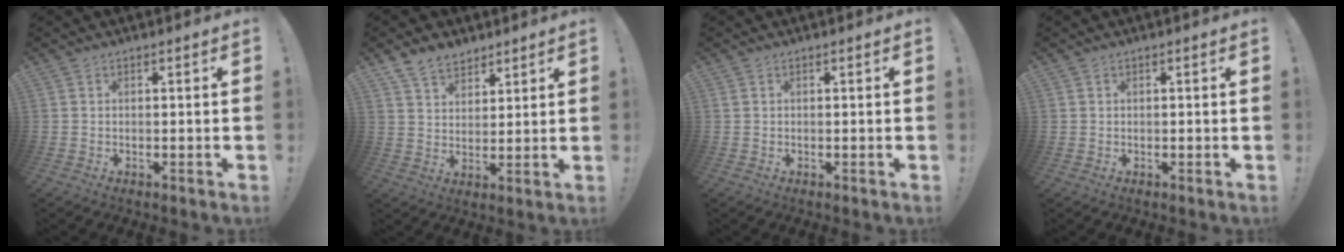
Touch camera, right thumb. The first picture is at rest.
{"total": 7.8, "force": [5.9, 4.4, 2.5], "torque": [-0.046, -0.032, 0.116]}
{"total": 0.0}
{"total": 1.5, "force": [0.7, 1.3, 0.0], "torque": [0.016, -0.010, 0.010]}